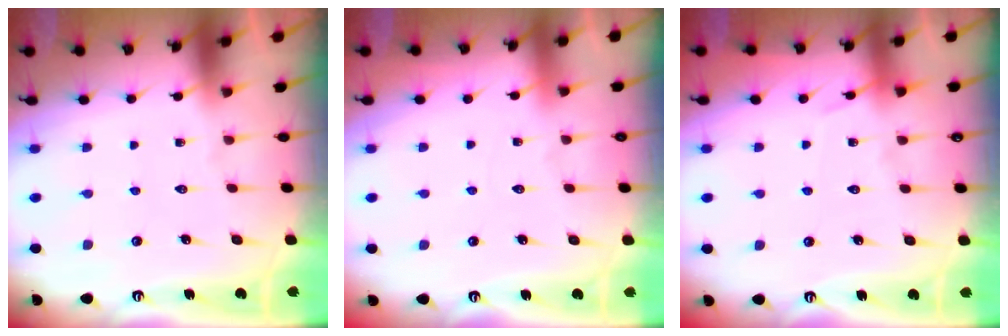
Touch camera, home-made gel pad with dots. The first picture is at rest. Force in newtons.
{"total": 2.1, "press": 2.1, "slide": 0.2}
{"total": 5.1, "press": 5.0, "slide": 0.5}